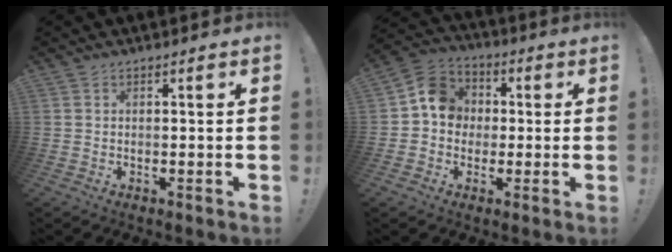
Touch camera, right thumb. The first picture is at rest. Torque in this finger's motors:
{"motor_torque": [-0.01, 0.92, 0.53, -0.48, 0.22]}